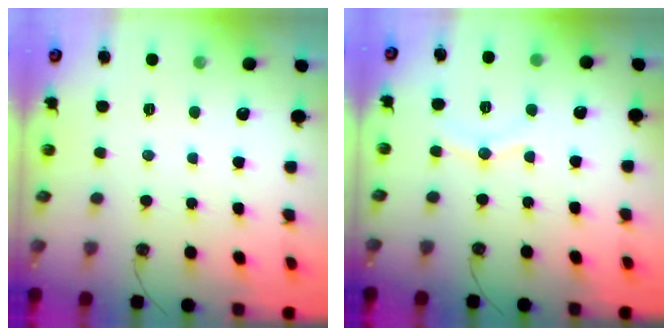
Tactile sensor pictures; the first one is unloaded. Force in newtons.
{"total": 8.4, "press": 8.3, "slide": 0.8}